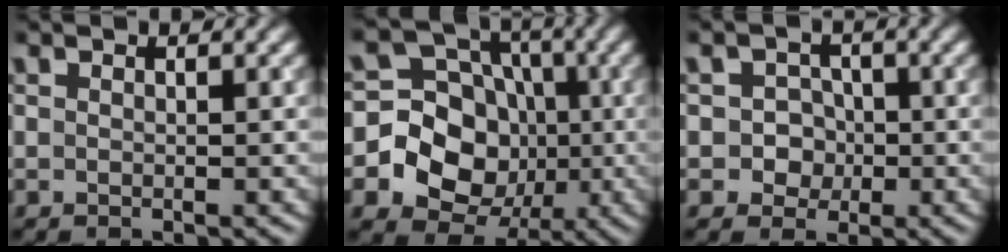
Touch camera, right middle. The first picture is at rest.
{"total": 10.6, "force": [-1.7, 9.6, 4.2], "torque": [-0.079, 0.001, -0.066]}
{"total": 2.9, "force": [-0.6, 2.7, 0.8], "torque": [0.012, 0.003, -0.024]}